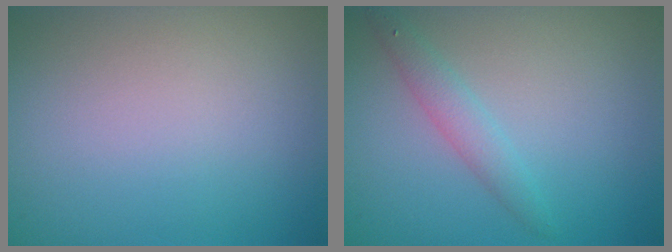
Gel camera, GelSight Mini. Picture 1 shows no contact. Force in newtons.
{"total": 1.9, "press": 1.9, "slide": 0.1}